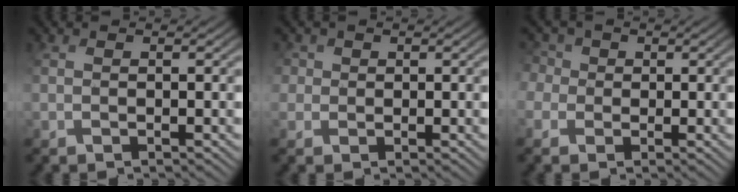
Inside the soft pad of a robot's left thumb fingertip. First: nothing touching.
{"total": 2.2, "force": [-0.2, 2.1, -0.7], "torque": [0.012, 0.001, -0.005]}
{"total": 4.1, "force": [-0.8, 4.0, 0.7], "torque": [-0.036, 0.007, -0.029]}